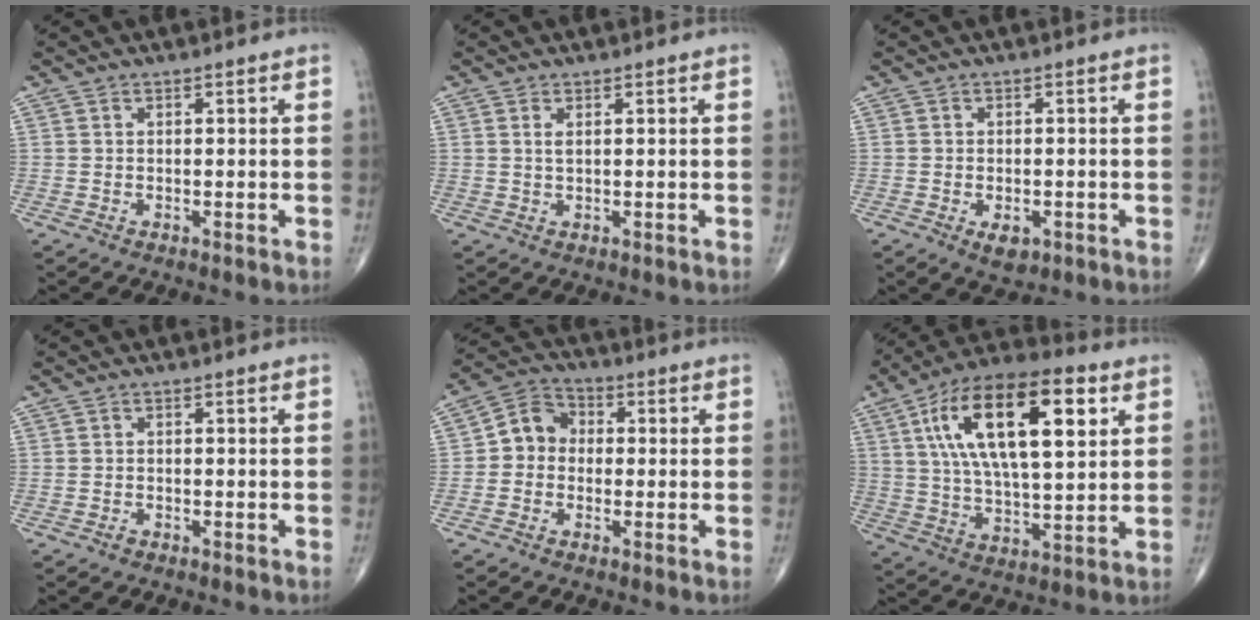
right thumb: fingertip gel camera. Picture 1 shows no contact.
{"total": 1.3, "force": [0.5, 0.5, 1.1], "torque": [-0.025, 0.001, 0.012]}
{"total": 3.4, "force": [-1.3, 2.0, 2.5], "torque": [-0.033, 0.001, -0.013]}
{"total": 0.8, "force": [-0.6, 0.5, 0.3], "torque": [-0.003, 0.001, -0.013]}
{"total": 6.5, "force": [-0.6, 5.6, 3.3], "torque": [-0.036, 0.026, -0.028]}
{"total": 22.6, "force": [7.3, 9.4, 19.2], "torque": [-0.333, 0.001, 0.117]}